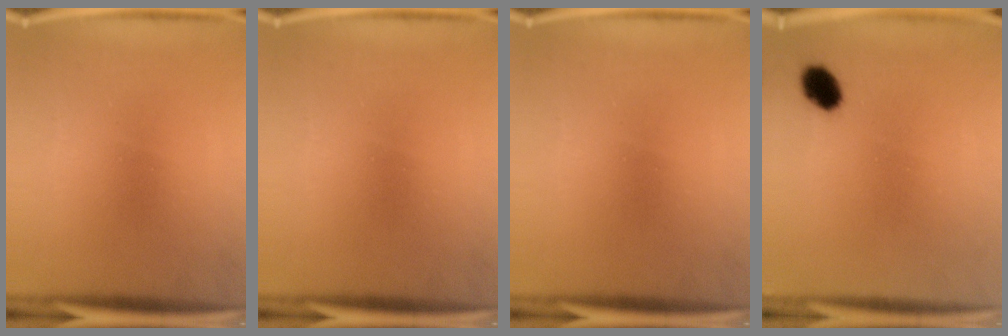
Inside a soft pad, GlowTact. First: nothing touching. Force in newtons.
{"total": 0.0}
{"total": 0.0}
{"total": 4.7}